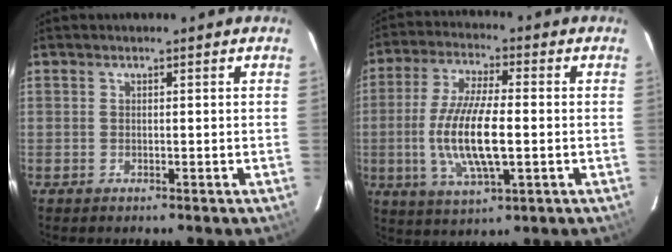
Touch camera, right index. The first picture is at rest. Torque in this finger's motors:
{"motor_torque": [0.67, -0.27, 0.85, 0.21]}